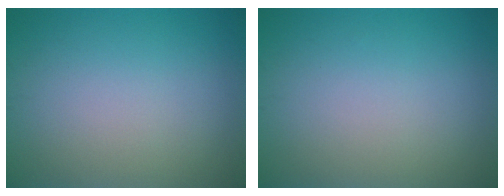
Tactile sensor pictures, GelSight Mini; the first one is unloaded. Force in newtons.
{"total": 0.0}